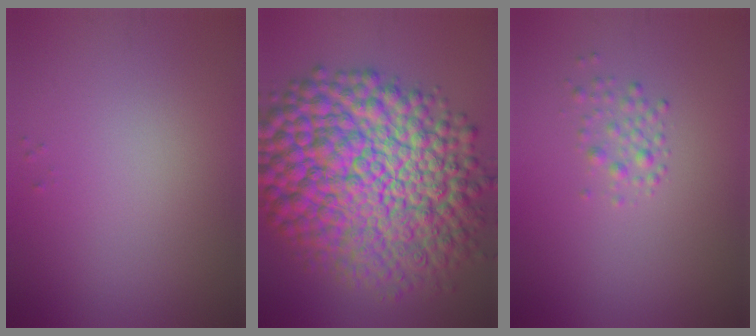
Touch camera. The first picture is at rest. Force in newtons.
{"total": 17.2, "press": 17.2, "slide": 0.0}
{"total": 1.4, "press": 1.4, "slide": 0.0}